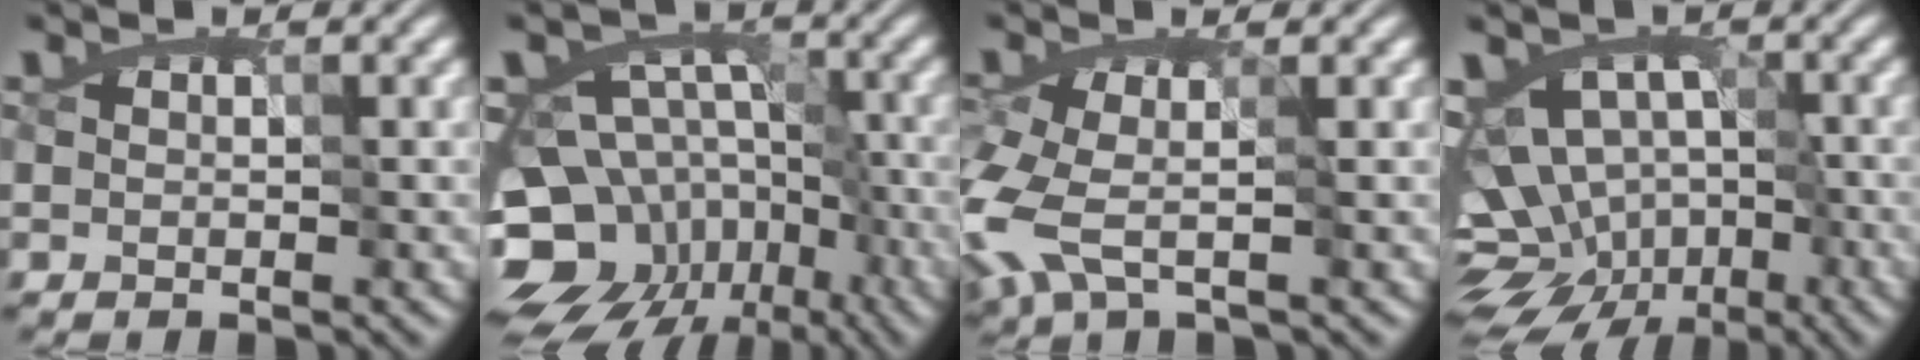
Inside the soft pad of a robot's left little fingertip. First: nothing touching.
{"total": 13.1, "force": [-5.9, 10.1, 6.0], "torque": [-0.101, -0.004, -0.097]}
{"total": 5.4, "force": [-2.0, 2.2, 4.5], "torque": [-0.114, 0.000, -0.051]}
{"total": 10.5, "force": [-4.0, 7.4, 6.4], "torque": [-0.067, -0.007, -0.057]}